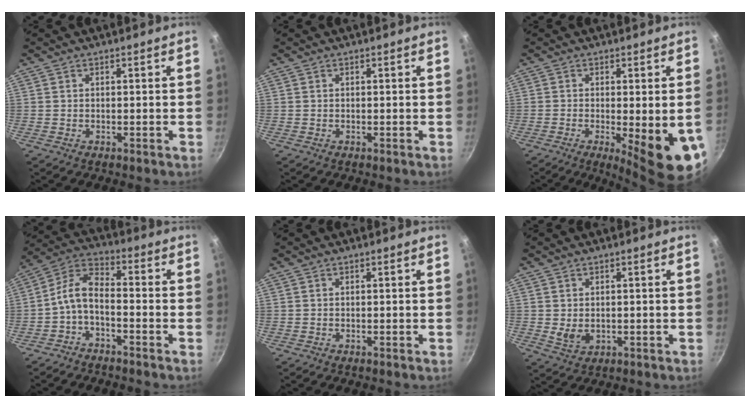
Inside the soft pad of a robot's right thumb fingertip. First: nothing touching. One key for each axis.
{"total": 0.0}
{"total": 12.4, "fx": -3.2, "fy": 2.9, "fz": 11.7, "tx": -0.145, "ty": -0.014, "tz": -0.036}
{"total": 7.5, "fx": -3.2, "fy": 3.6, "fz": 5.8, "tx": -0.124, "ty": 0.049, "tz": -0.072}
{"total": 0.0}
{"total": 4.7, "fx": -0.7, "fy": 3.5, "fz": 3.0, "tx": -0.046, "ty": -0.004, "tz": -0.003}